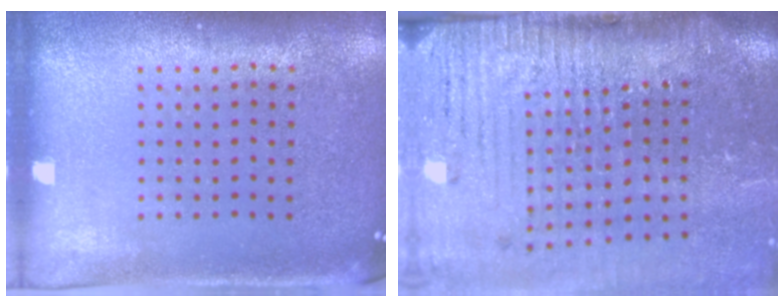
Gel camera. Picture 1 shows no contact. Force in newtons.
{"total": 5.0, "press": 4.1, "slide": 2.8}